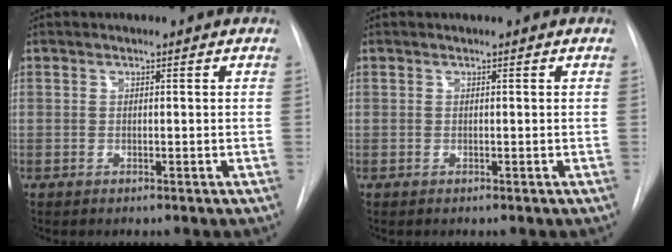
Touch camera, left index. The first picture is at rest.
{"total": 0.0}